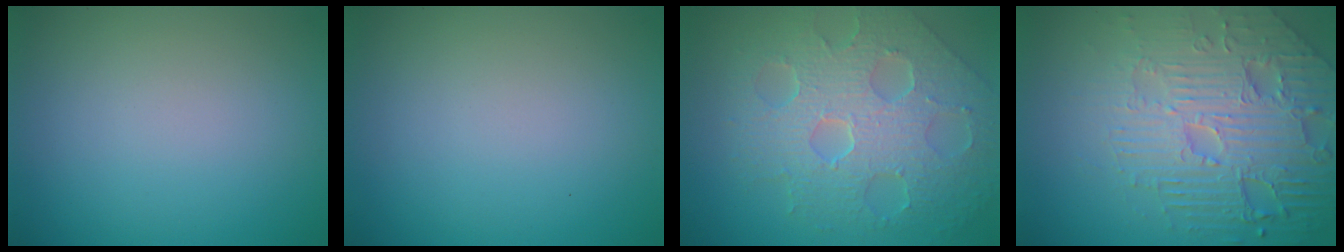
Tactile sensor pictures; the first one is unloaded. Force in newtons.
{"total": 0.0}
{"total": 8.7, "press": 5.9, "slide": 6.4}
{"total": 8.1, "press": 5.9, "slide": 5.5}